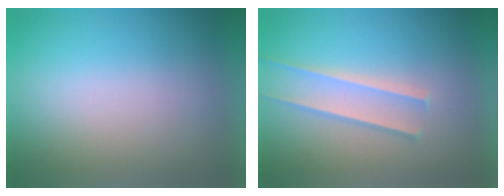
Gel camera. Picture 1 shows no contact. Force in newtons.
{"total": 1.7}